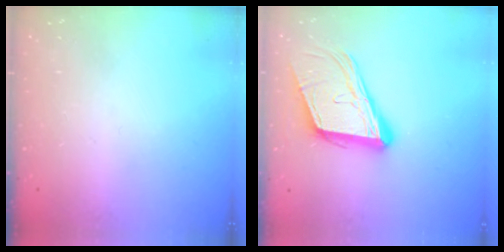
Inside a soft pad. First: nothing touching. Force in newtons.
{"total": 16.0, "press": 15.6, "slide": 3.7}